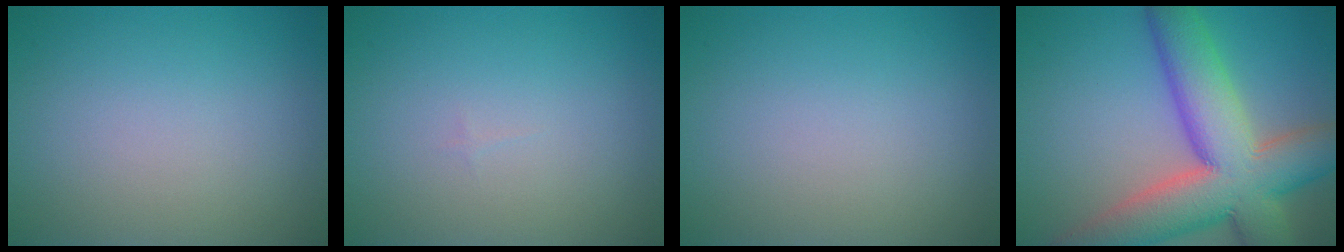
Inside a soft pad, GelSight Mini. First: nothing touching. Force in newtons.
{"total": 0.0}
{"total": 0.0}
{"total": 12.5, "press": 12.4, "slide": 1.0}